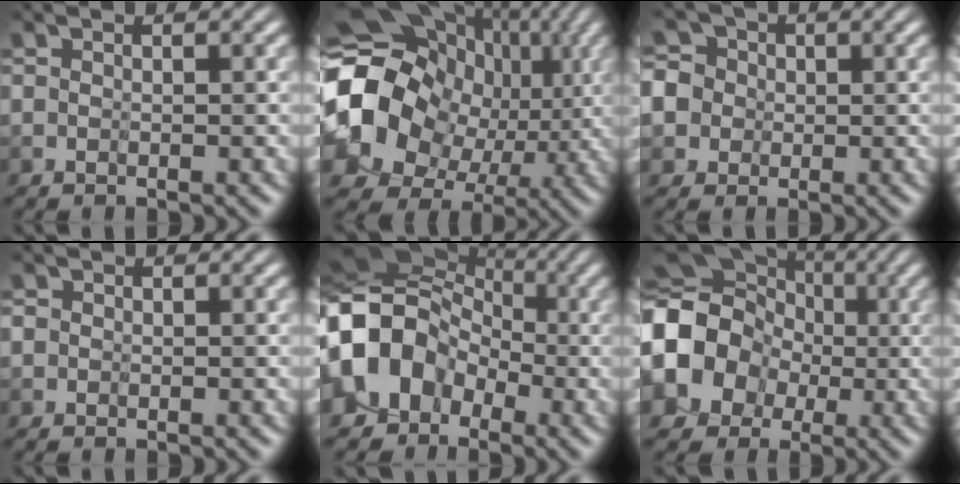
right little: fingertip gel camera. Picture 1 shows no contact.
{"total": 17.0, "force": [0.4, 15.1, 7.8], "torque": [-0.182, -0.009, -0.015]}
{"total": 4.0, "force": [-0.1, 3.9, 0.7], "torque": [-0.034, 0.021, -0.033]}
{"total": 0.8, "force": [0.1, 0.8, 0.2], "torque": [-0.006, 0.008, -0.009]}
{"total": 9.7, "force": [-2.6, 8.8, 3.3], "torque": [-0.064, -0.006, -0.090]}
{"total": 9.9, "force": [-1.3, 8.9, 4.2], "torque": [-0.096, -0.015, -0.056]}